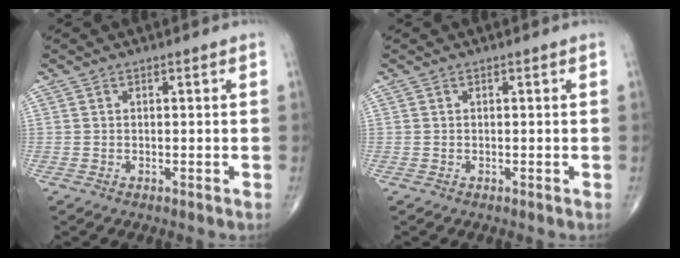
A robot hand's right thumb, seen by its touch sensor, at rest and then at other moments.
{"total": 0.0}